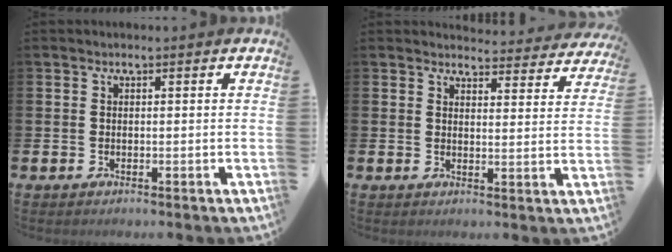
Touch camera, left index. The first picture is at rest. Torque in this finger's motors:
{"motor_torque": [1.05, -1.09, 0.14, 0.01]}